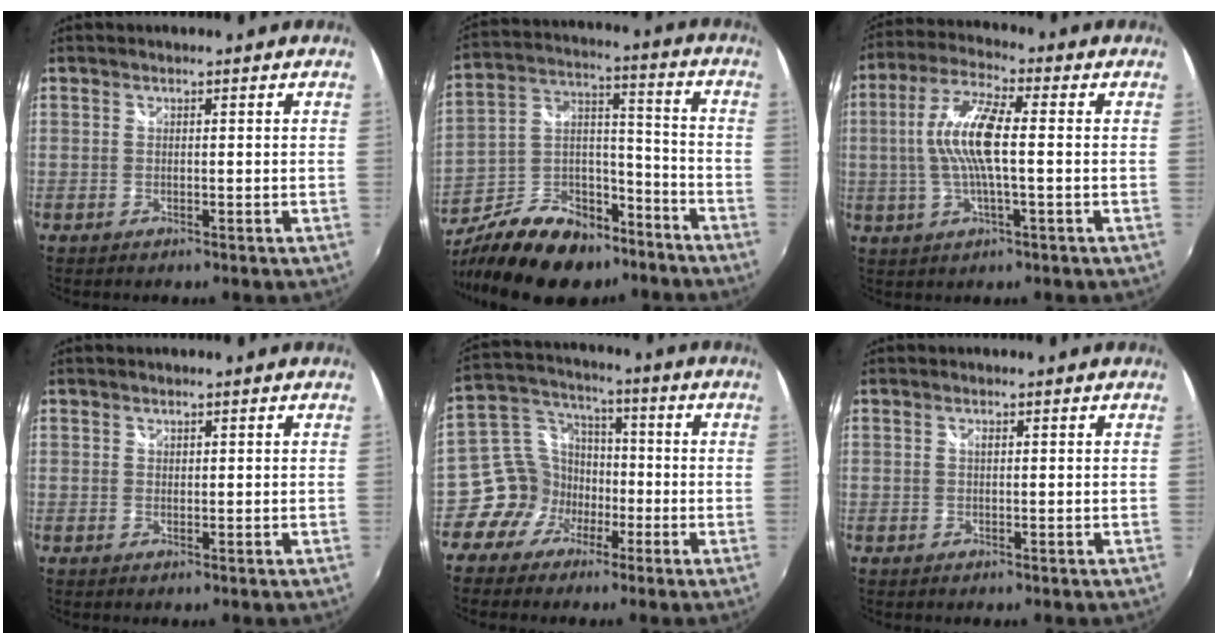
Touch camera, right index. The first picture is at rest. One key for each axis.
{"total": 22.6, "fx": -15.6, "fy": 11.8, "fz": 11.4, "tx": -0.237, "ty": 0.031, "tz": -0.241}
{"total": 11.0, "fx": 0.0, "fy": 2.4, "fz": 10.8, "tx": -0.212, "ty": 0.008, "tz": -0.001}
{"total": 0.5, "fx": 0.4, "fy": 0.4, "fz": 0.1, "tx": -0.001, "ty": 0.001, "tz": 0.006}
{"total": 9.3, "fx": -4.2, "fy": 7.9, "fz": 2.5, "tx": -0.055, "ty": 0.041, "tz": -0.078}
{"total": 0.6, "fx": 0.2, "fy": 0.2, "fz": 0.5, "tx": -0.008, "ty": 0.002, "tz": 0.002}